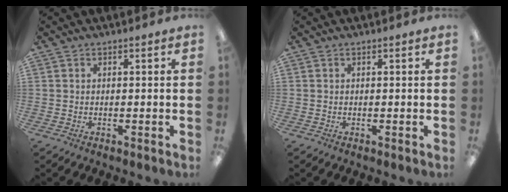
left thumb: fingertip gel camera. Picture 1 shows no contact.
{"total": 0.0}